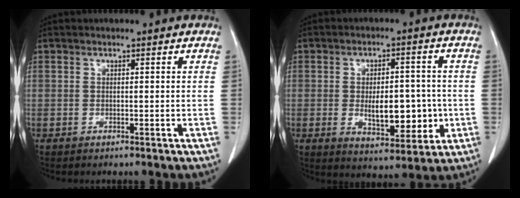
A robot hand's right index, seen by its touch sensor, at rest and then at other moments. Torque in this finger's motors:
{"motor_torque": [0.32, 0.02, 0.51, 0.07]}